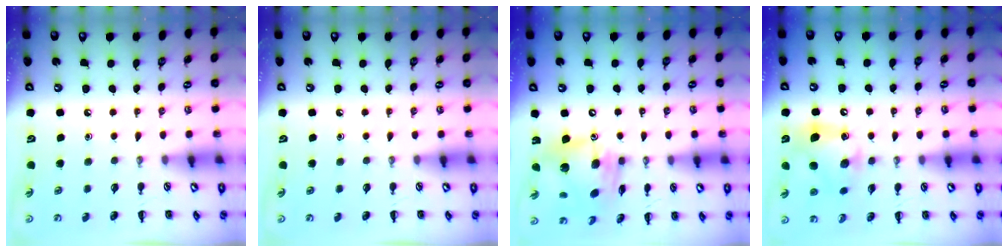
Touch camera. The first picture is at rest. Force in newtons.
{"total": 0.0}
{"total": 14.0, "press": 13.4, "slide": 3.9}
{"total": 11.2, "press": 11.1, "slide": 1.3}